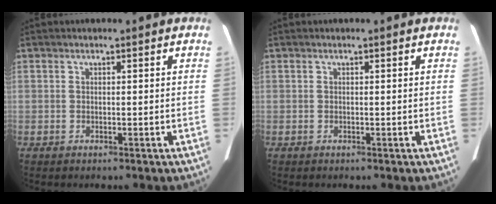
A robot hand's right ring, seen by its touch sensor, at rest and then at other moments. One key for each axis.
{"total": 0.0}